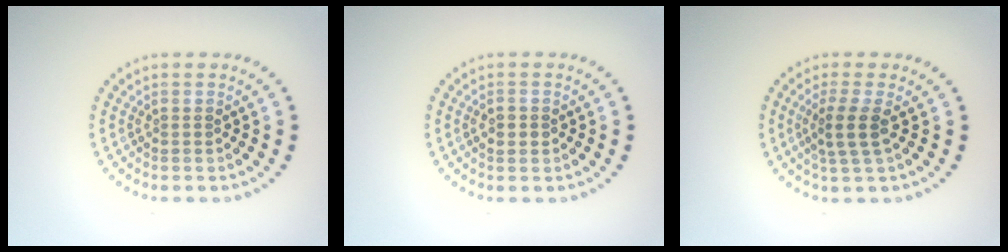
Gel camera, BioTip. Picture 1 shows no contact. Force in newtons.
{"total": 1.7, "press": 1.7, "slide": 0.1}
{"total": 2.6, "press": 2.0, "slide": 1.7}